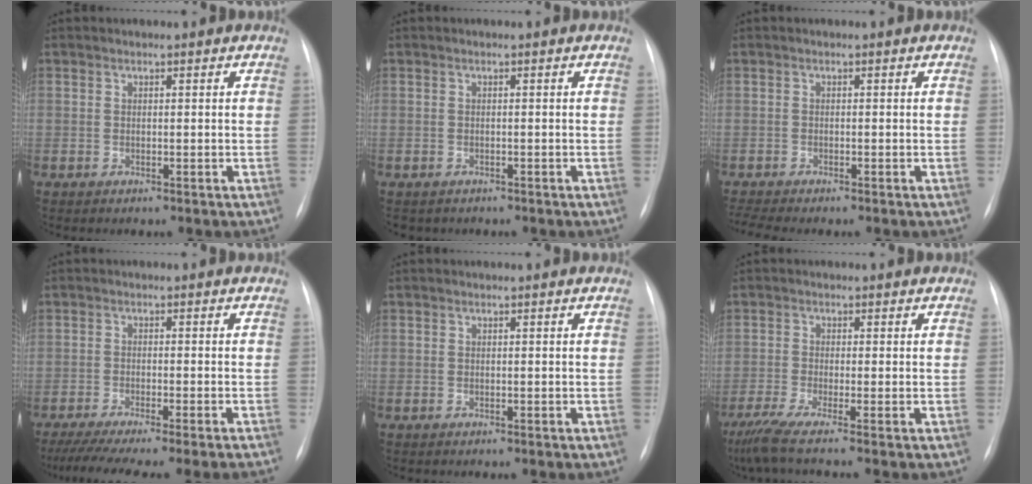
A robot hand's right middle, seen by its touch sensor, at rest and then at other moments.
{"total": 2.0, "force": [-1.7, 1.1, 0.2], "torque": [-0.008, -0.002, -0.021]}
{"total": 2.9, "force": [-2.6, -0.4, 1.3], "torque": [-0.034, -0.007, -0.044]}
{"total": 14.6, "force": [-12.7, -1.0, 7.1], "torque": [-0.105, -0.042, -0.184]}
{"total": 0.0}
{"total": 9.3, "force": [-6.1, -1.7, 6.9], "torque": [-0.135, -0.031, -0.103]}